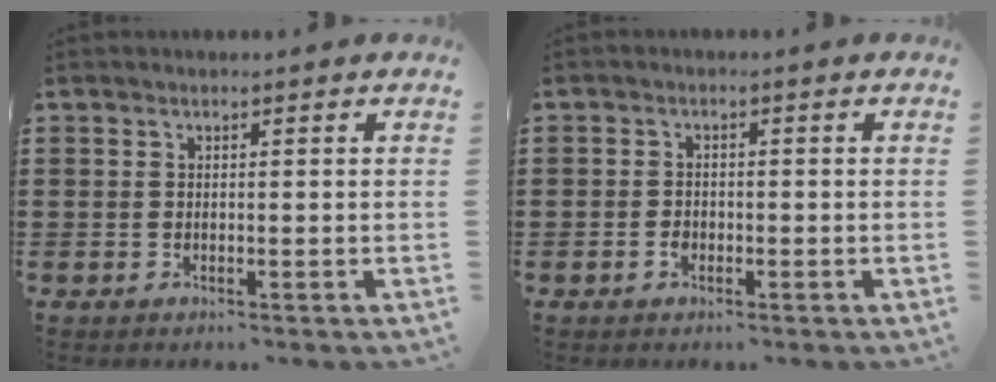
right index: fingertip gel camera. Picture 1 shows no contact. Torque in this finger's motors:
{"motor_torque": [-0.41, 0.81, 0.00, 0.00]}